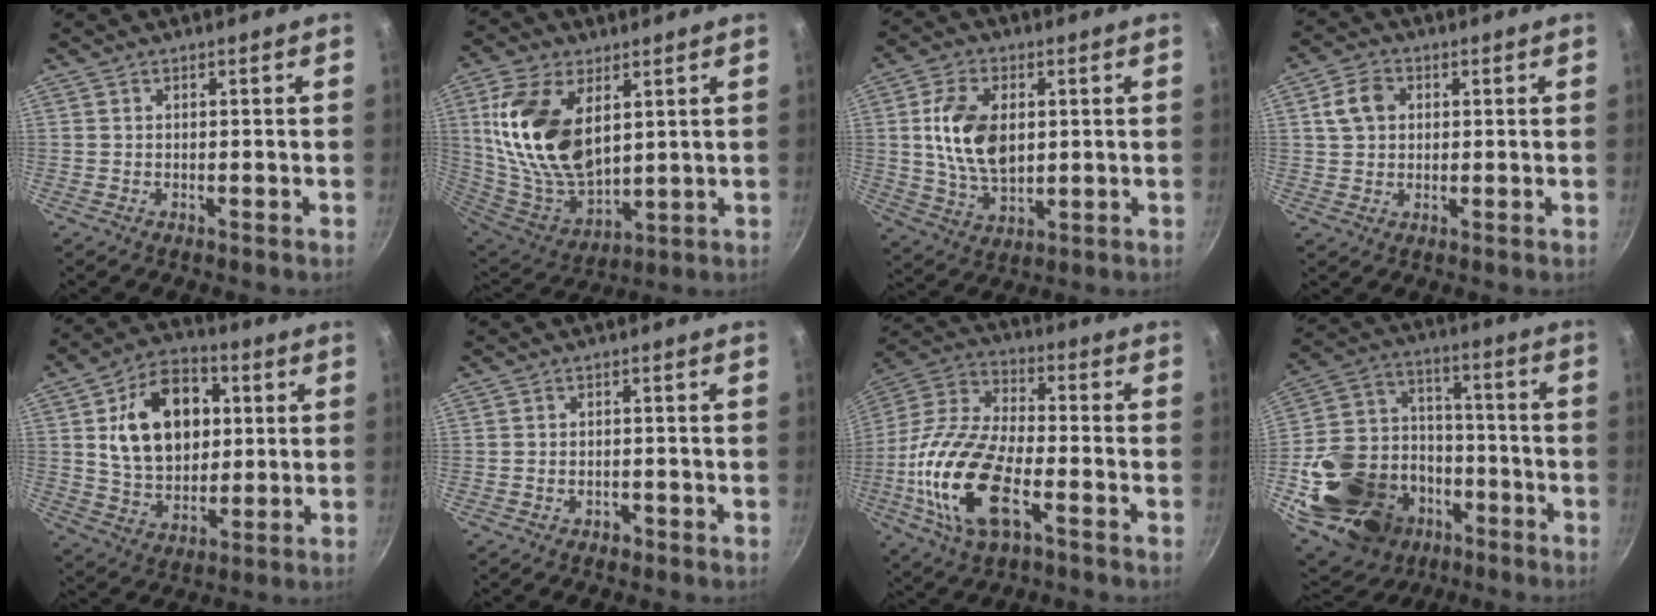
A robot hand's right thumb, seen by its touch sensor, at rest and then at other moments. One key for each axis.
{"total": 20.1, "fx": 5.7, "fy": 11.6, "fz": 15.4, "tx": -0.286, "ty": -0.033, "tz": 0.122}
{"total": 12.9, "fx": 1.8, "fy": 8.0, "fz": 10.0, "tx": -0.170, "ty": -0.008, "tz": 0.036}
{"total": 6.0, "fx": 1.3, "fy": 4.8, "fz": 3.4, "tx": -0.047, "ty": 0.008, "tz": 0.018}
{"total": 18.5, "fx": 3.8, "fy": 12.9, "fz": 12.7, "tx": -0.171, "ty": 0.004, "tz": 0.061}
{"total": 1.7, "fx": -1.1, "fy": 1.1, "fz": 0.7, "tx": -0.006, "ty": 0.013, "tz": -0.010}
{"total": 20.5, "fx": -6.5, "fy": 9.6, "fz": 16.9, "tx": -0.333, "ty": 0.023, "tz": -0.139}
{"total": 26.8, "fx": -12.1, "fy": 19.8, "fz": 13.3, "tx": -0.212, "ty": 0.069, "tz": -0.194}